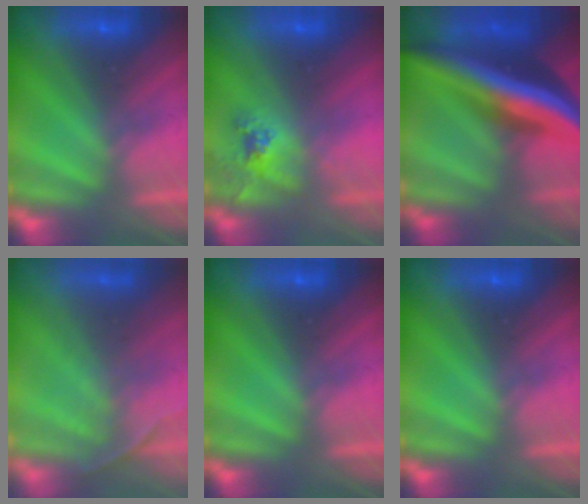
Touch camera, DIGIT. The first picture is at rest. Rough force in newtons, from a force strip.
{"total": 2.5}
{"total": 5.6}
{"total": 1.8}
{"total": 0.0}
{"total": 0.0}